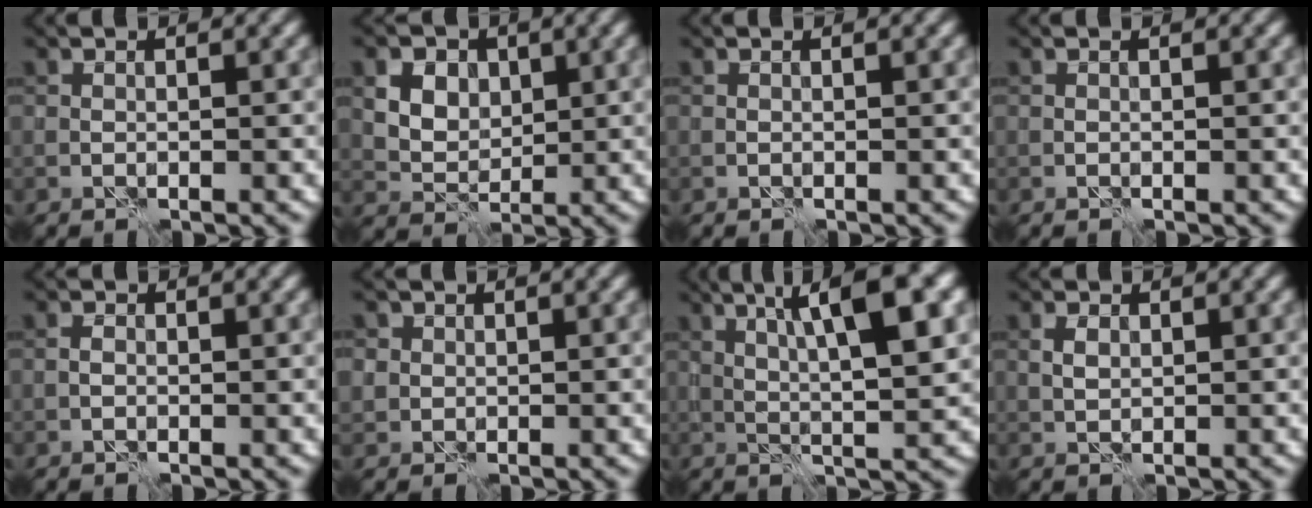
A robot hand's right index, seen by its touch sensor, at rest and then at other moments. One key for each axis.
{"total": 8.8, "fx": 3.8, "fy": 6.6, "fz": 4.4, "tx": -0.079, "ty": 0.028, "tz": 0.050}
{"total": 0.0}
{"total": 0.0}
{"total": 0.6, "fx": -0.2, "fy": 0.5, "fz": 0.3, "tx": -0.005, "ty": 0.004, "tz": -0.005}
{"total": 1.8, "fx": 0.6, "fy": 1.7, "fz": 0.4, "tx": -0.004, "ty": 0.004, "tz": 0.015}
{"total": 8.8, "fx": 3.1, "fy": 1.9, "fz": 8.0, "tx": -0.122, "ty": 0.010, "tz": 0.049}
{"total": 1.3, "fx": 0.4, "fy": 0.9, "fz": 0.8, "tx": -0.019, "ty": 0.003, "tz": 0.008}